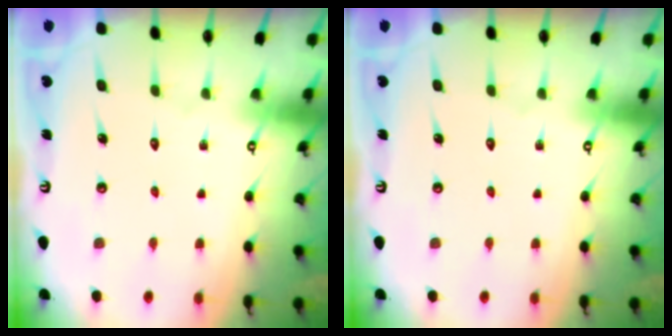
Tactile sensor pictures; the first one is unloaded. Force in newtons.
{"total": 0.0}